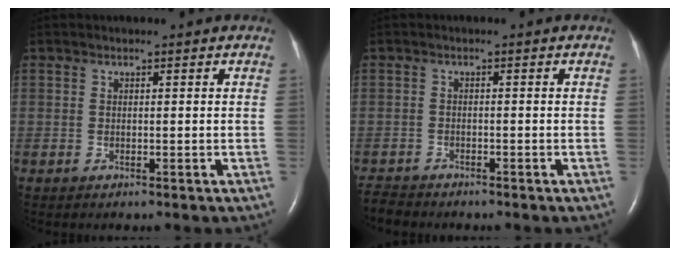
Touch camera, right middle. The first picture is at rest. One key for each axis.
{"total": 2.9, "fx": -2.9, "fy": 0.6, "fz": 0.0, "tx": -0.003, "ty": -0.012, "tz": -0.052}